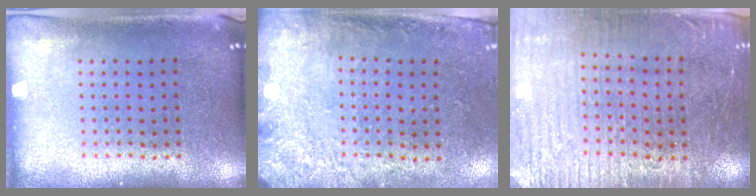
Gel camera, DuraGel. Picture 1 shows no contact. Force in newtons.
{"total": 2.8, "press": 2.0, "slide": 1.9}
{"total": 3.1, "press": 3.0, "slide": 1.0}